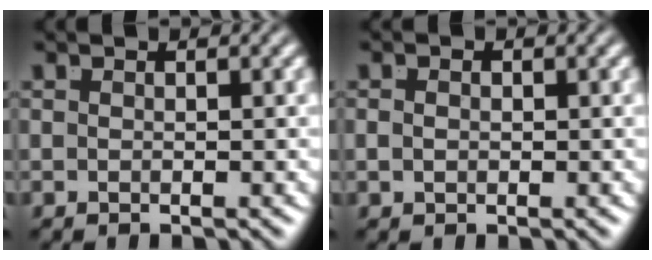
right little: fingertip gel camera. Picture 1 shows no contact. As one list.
[{"total": 0.5, "force": [-0.2, -0.3, 0.4], "torque": [-0.012, -0.010, 0.006]}]